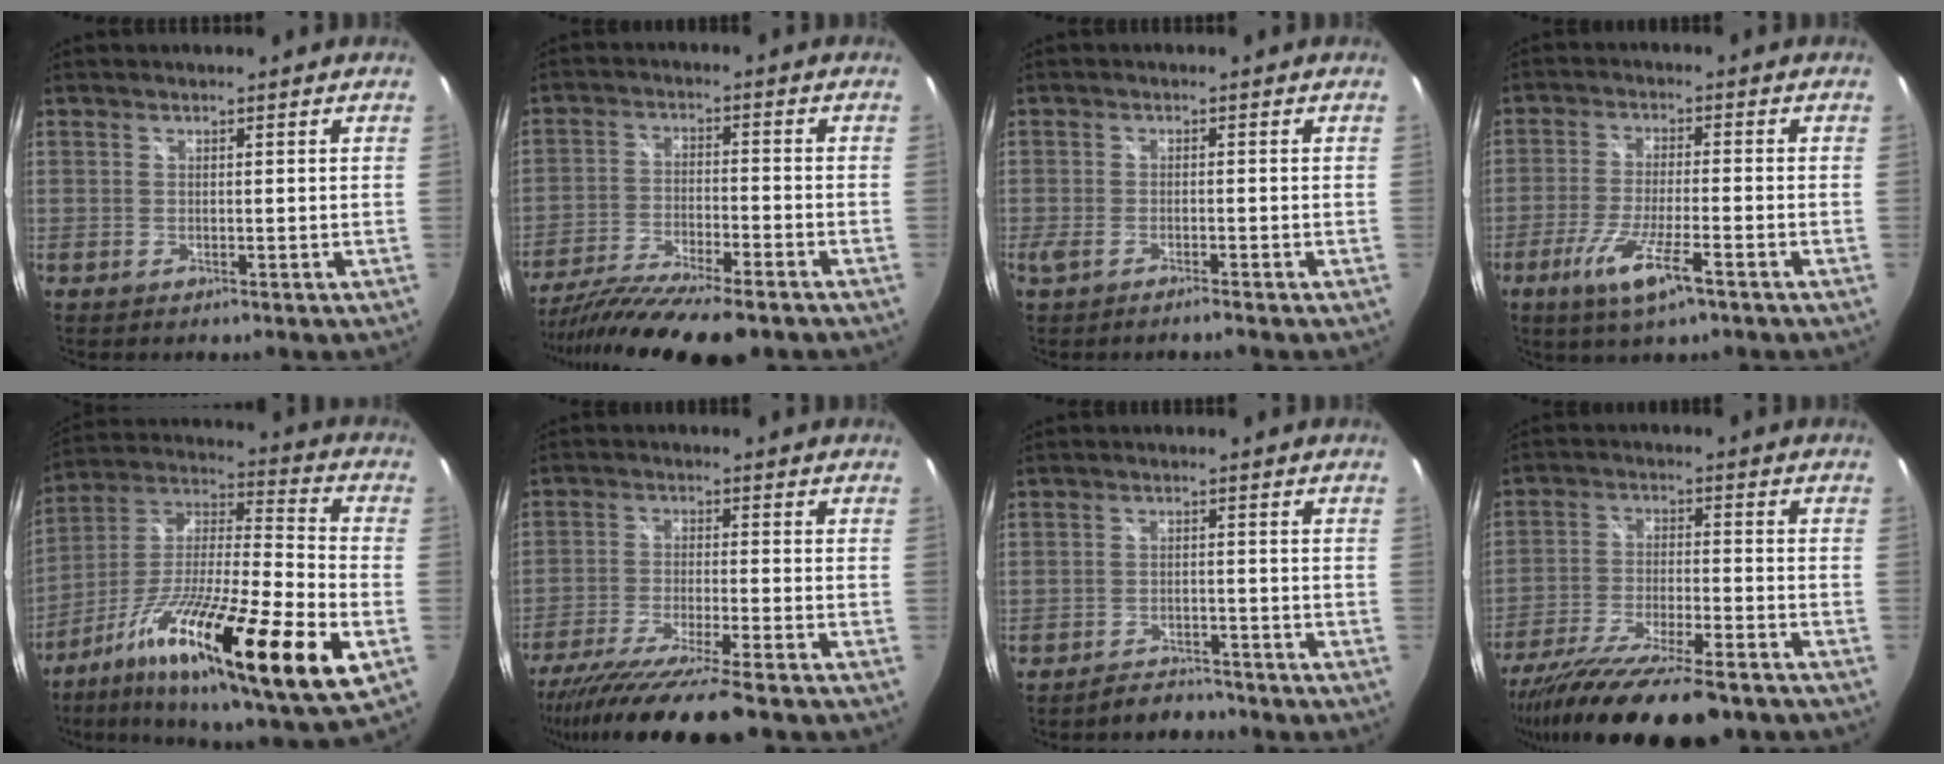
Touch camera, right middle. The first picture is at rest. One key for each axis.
{"total": 15.5, "fx": -12.8, "fy": 1.9, "fz": 8.5, "tx": -0.173, "ty": -0.045, "tz": -0.220}
{"total": 2.8, "fx": -2.2, "fy": 0.3, "fz": 1.7, "tx": -0.046, "ty": -0.006, "tz": -0.046}
{"total": 9.1, "fx": -5.1, "fy": 1.2, "fz": 7.4, "tx": -0.157, "ty": -0.018, "tz": -0.092}
{"total": 27.7, "fx": -11.9, "fy": 4.0, "fz": 24.7, "tx": -0.410, "ty": -0.044, "tz": -0.215}
{"total": 15.6, "fx": -13.1, "fy": -0.5, "fz": 8.4, "tx": -0.164, "ty": -0.043, "tz": -0.221}
{"total": 4.9, "fx": -4.6, "fy": 1.7, "fz": 0.7, "tx": -0.026, "ty": 0.006, "tz": -0.068}
{"total": 19.2, "fx": -15.5, "fy": 3.3, "fz": 10.8, "tx": -0.211, "ty": -0.053, "tz": -0.257}